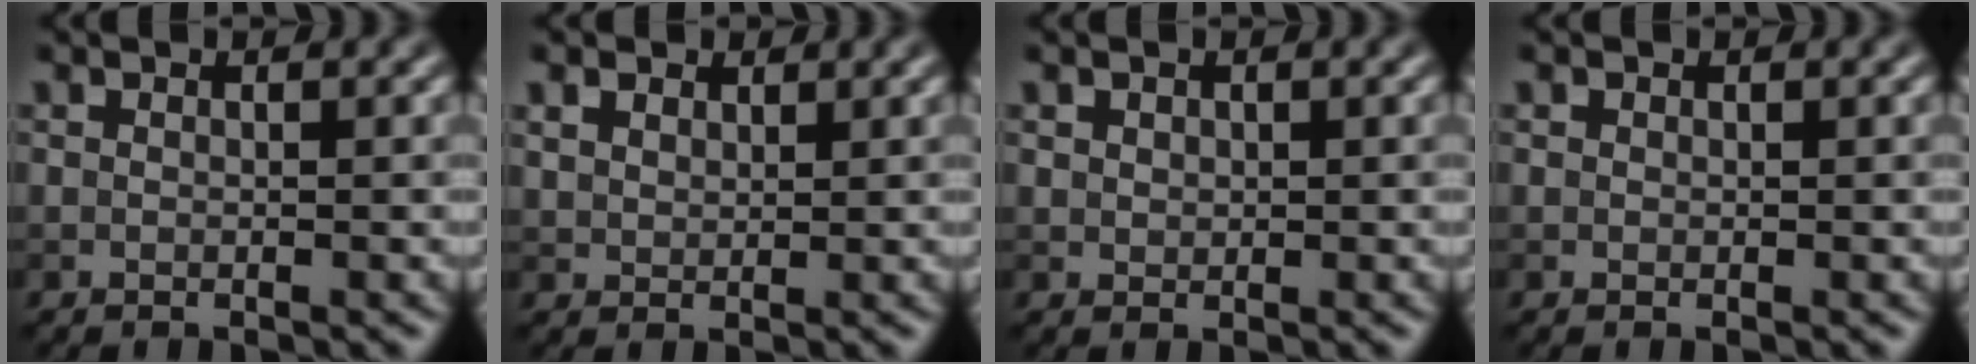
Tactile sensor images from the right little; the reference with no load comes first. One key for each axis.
{"total": 2.2, "fx": 1.5, "fy": 1.4, "fz": 0.7, "tx": -0.025, "ty": -0.004, "tz": 0.033}
{"total": 0.7, "fx": 0.4, "fy": 0.6, "fz": 0.2, "tx": 0.000, "ty": -0.003, "tz": 0.010}
{"total": 0.0}